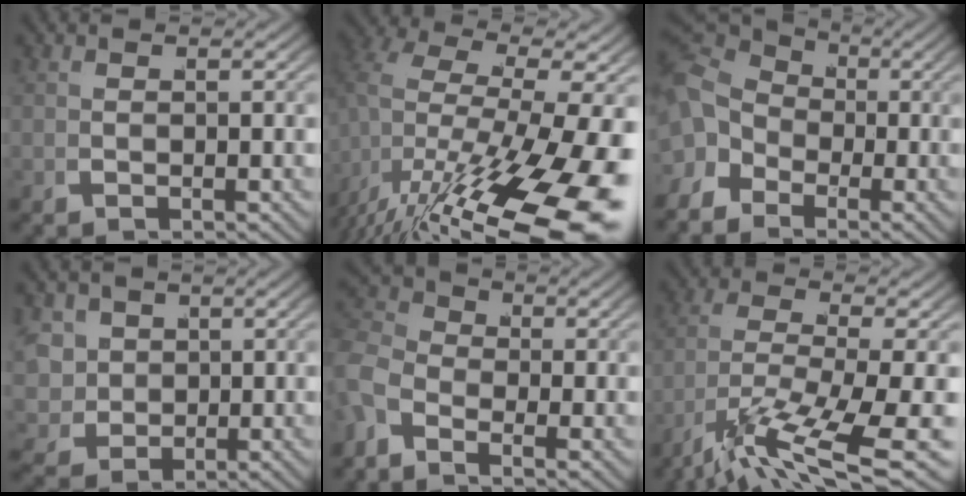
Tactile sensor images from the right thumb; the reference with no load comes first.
{"total": 12.2, "force": [-3.1, 6.1, 10.1], "torque": [-0.186, -0.066, -0.016]}
{"total": 5.7, "force": [1.2, 4.3, 3.5], "torque": [-0.054, 0.008, 0.014]}
{"total": 8.7, "force": [-0.6, 7.3, 4.7], "torque": [-0.107, -0.030, -0.013]}
{"total": 4.3, "force": [-0.4, 3.3, 2.8], "torque": [-0.041, 0.007, -0.027]}
{"total": 8.5, "force": [-3.7, 3.2, 7.0], "torque": [-0.127, -0.020, -0.058]}